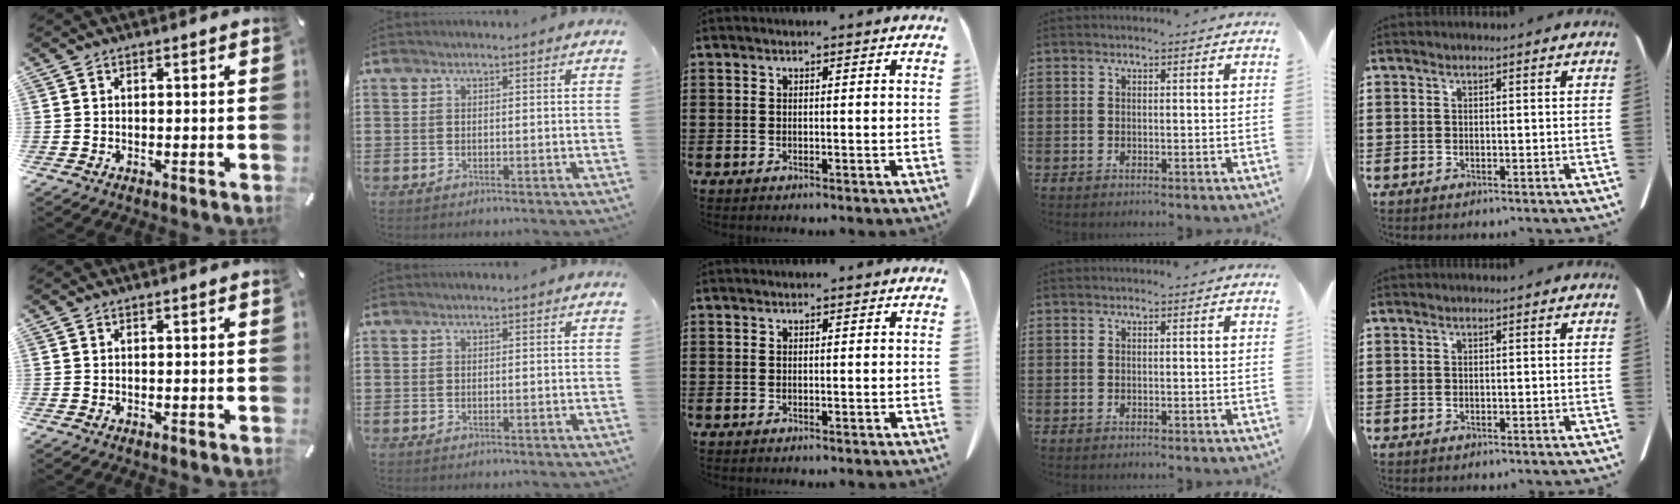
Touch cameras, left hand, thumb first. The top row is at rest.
{}